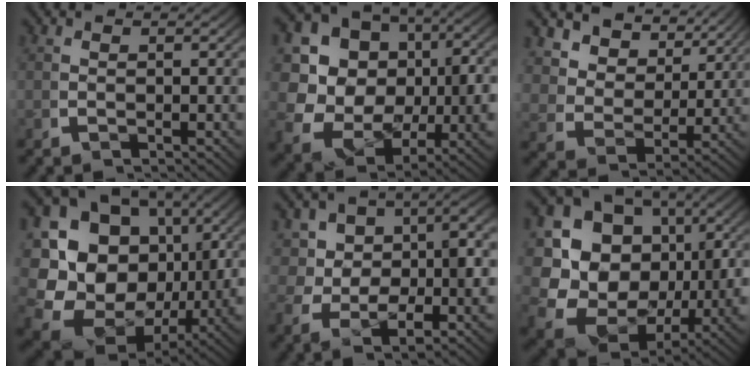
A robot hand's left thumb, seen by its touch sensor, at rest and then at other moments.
{"total": 15.4, "force": [0.2, 12.5, 9.0], "torque": [-0.228, -0.061, 0.011]}
{"total": 7.3, "force": [4.1, 4.5, 4.0], "torque": [-0.088, -0.006, 0.070]}
{"total": 20.7, "force": [0.2, 16.0, 13.1], "torque": [-0.291, -0.055, 0.014]}
{"total": 9.4, "force": [0.6, 6.3, 6.9], "torque": [-0.117, -0.025, 0.023]}
{"total": 18.7, "force": [0.4, 14.9, 11.2], "torque": [-0.269, -0.059, 0.014]}